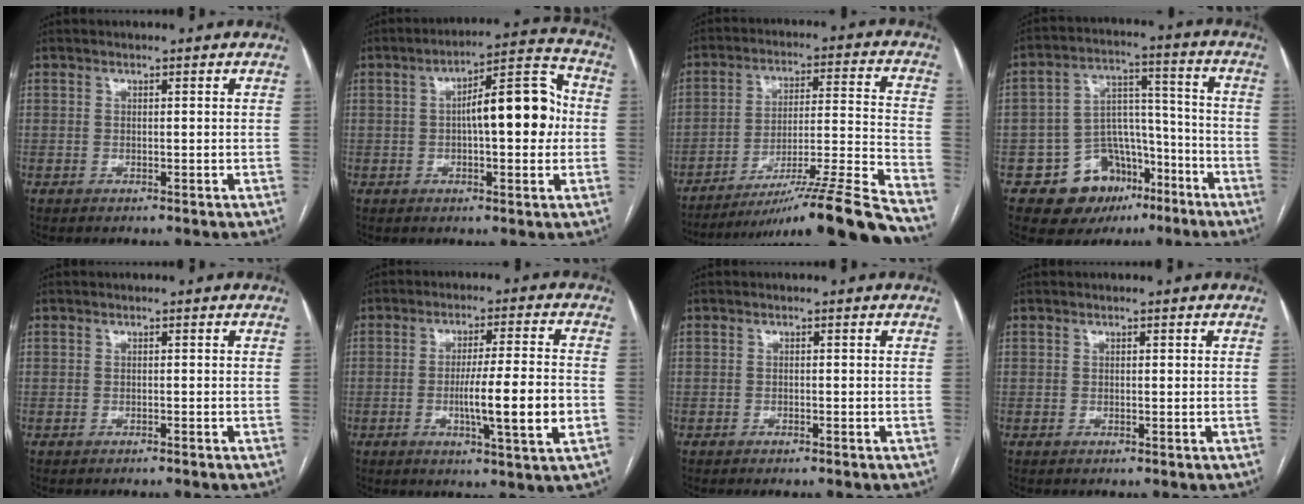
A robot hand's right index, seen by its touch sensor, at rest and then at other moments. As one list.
[{"total": 11.8, "force": [0.3, 3.1, 11.4], "torque": [-0.172, 0.034, 0.005]}, {"total": 22.4, "force": [-19.2, -2.8, 11.2], "torque": [-0.128, -0.013, -0.298]}, {"total": 11.7, "force": [-6.8, 8.4, 4.5], "torque": [-0.056, 0.049, -0.099]}, {"total": 0.5, "force": [-0.5, -0.1, 0.2], "torque": [-0.005, 0.000, -0.010]}, {"total": 10.7, "force": [-2.3, -0.2, 10.4], "torque": [-0.170, -0.009, -0.040]}, {"total": 1.0, "force": [-0.8, 0.1, 0.5], "torque": [-0.011, -0.002, -0.011]}, {"total": 0.0}]